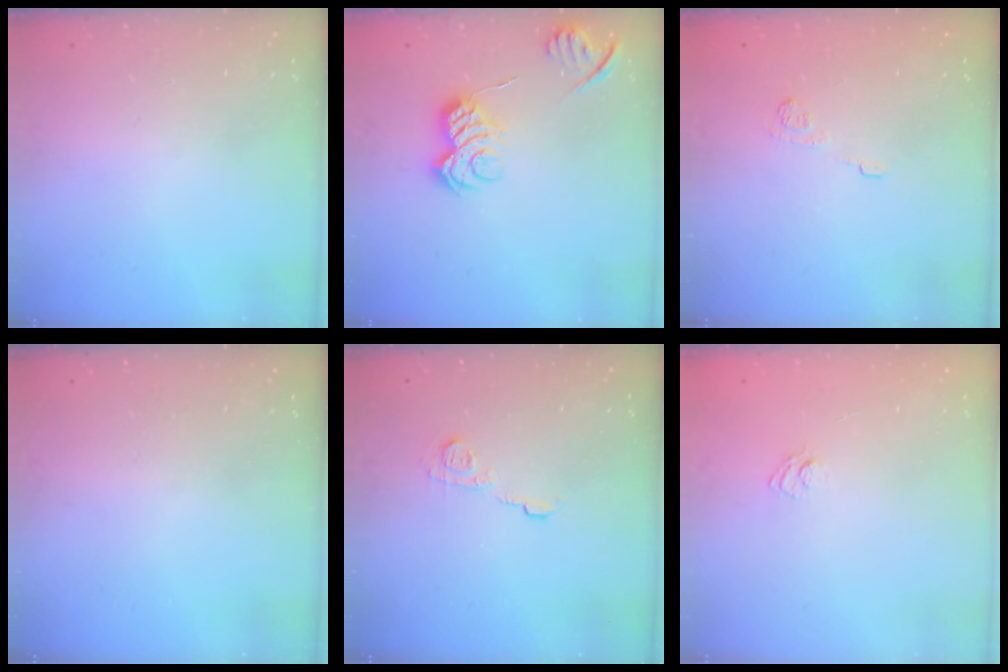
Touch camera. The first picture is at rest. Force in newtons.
{"total": 9.7, "press": 9.7, "slide": 0.4}
{"total": 7.1, "press": 6.9, "slide": 1.5}
{"total": 0.0}
{"total": 7.0, "press": 7.0, "slide": 0.6}
{"total": 3.7, "press": 3.5, "slide": 1.3}